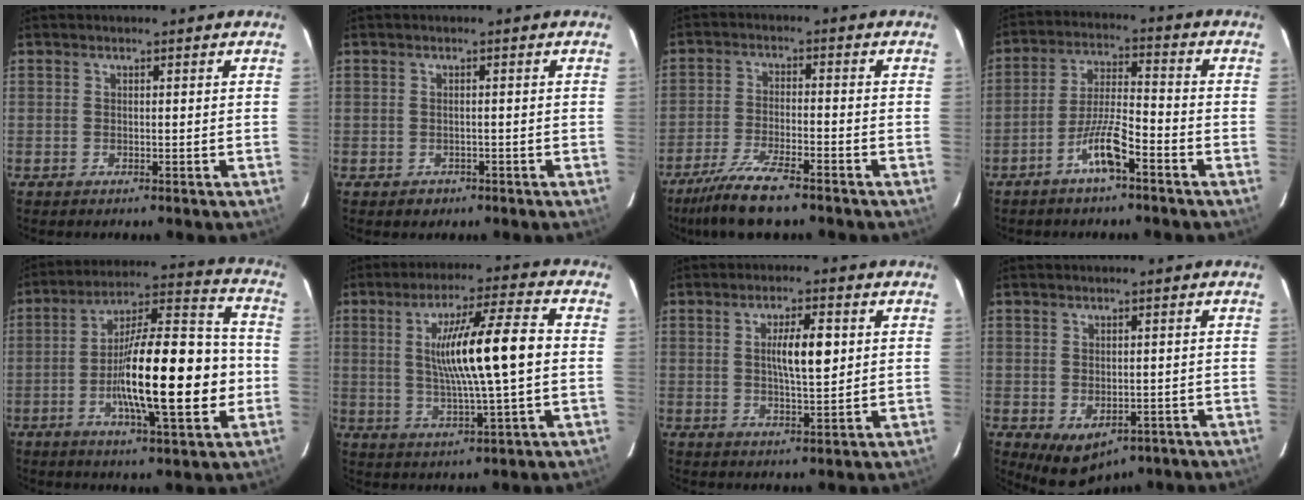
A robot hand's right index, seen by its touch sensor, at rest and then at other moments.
{"total": 1.6, "force": [-1.0, 1.3, 0.3], "torque": [-0.006, 0.003, -0.010]}
{"total": 9.0, "force": [-7.0, 0.9, 5.7], "torque": [-0.106, -0.025, -0.124]}
{"total": 7.6, "force": [-4.5, 1.0, 6.1], "torque": [-0.123, 0.007, -0.085]}
{"total": 19.5, "force": [-3.6, 3.2, 18.9], "torque": [-0.315, 0.010, -0.058]}
{"total": 13.5, "force": [0.9, 0.3, 13.4], "torque": [-0.234, 0.008, 0.017]}
{"total": 6.4, "force": [1.2, 1.3, 6.2], "torque": [-0.106, 0.005, 0.023]}
{"total": 6.1, "force": [-2.9, 3.8, 3.8], "torque": [-0.060, -0.009, -0.030]}